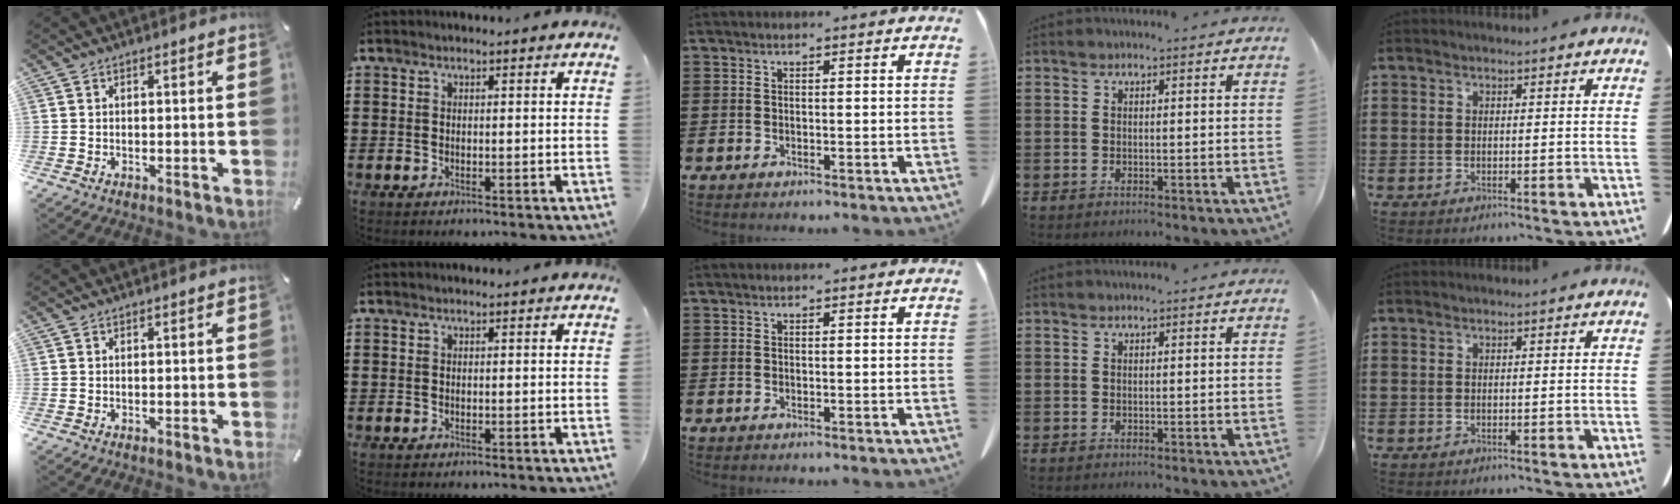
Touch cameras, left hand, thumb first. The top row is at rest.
{}